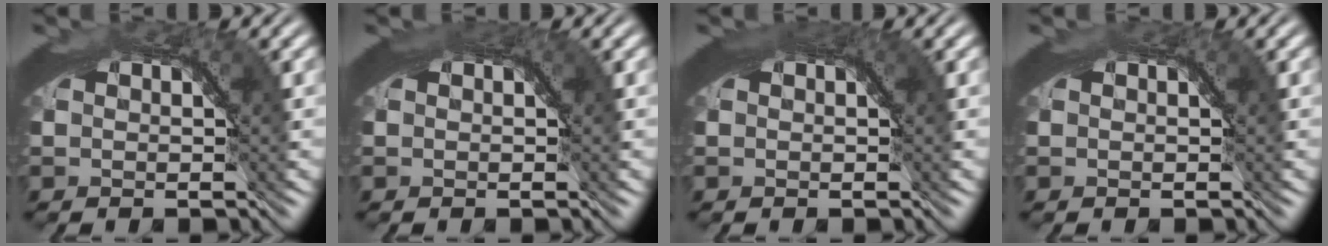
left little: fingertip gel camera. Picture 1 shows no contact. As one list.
[{"total": 0.9, "force": [0.5, 0.3, 0.8], "torque": [-0.006, 0.001, 0.005]}, {"total": 1.3, "force": [0.7, 0.3, 1.1], "torque": [-0.009, 0.002, 0.008]}, {"total": 0.0}]